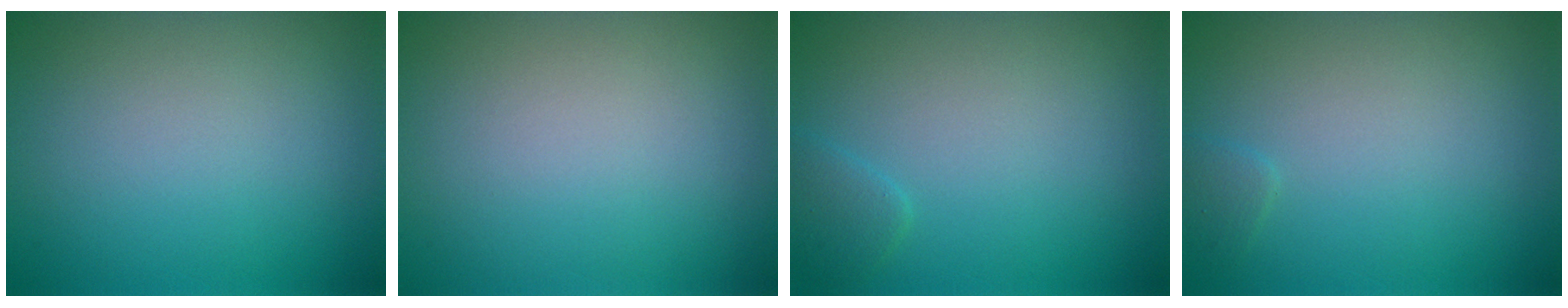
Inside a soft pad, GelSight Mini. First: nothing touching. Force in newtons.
{"total": 0.0}
{"total": 1.3, "press": 1.2, "slide": 0.1}
{"total": 0.8, "press": 0.7, "slide": 0.2}